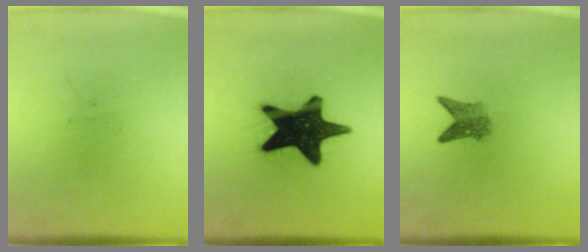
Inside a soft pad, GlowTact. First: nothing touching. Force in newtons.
{"total": 18.4}
{"total": 2.8}